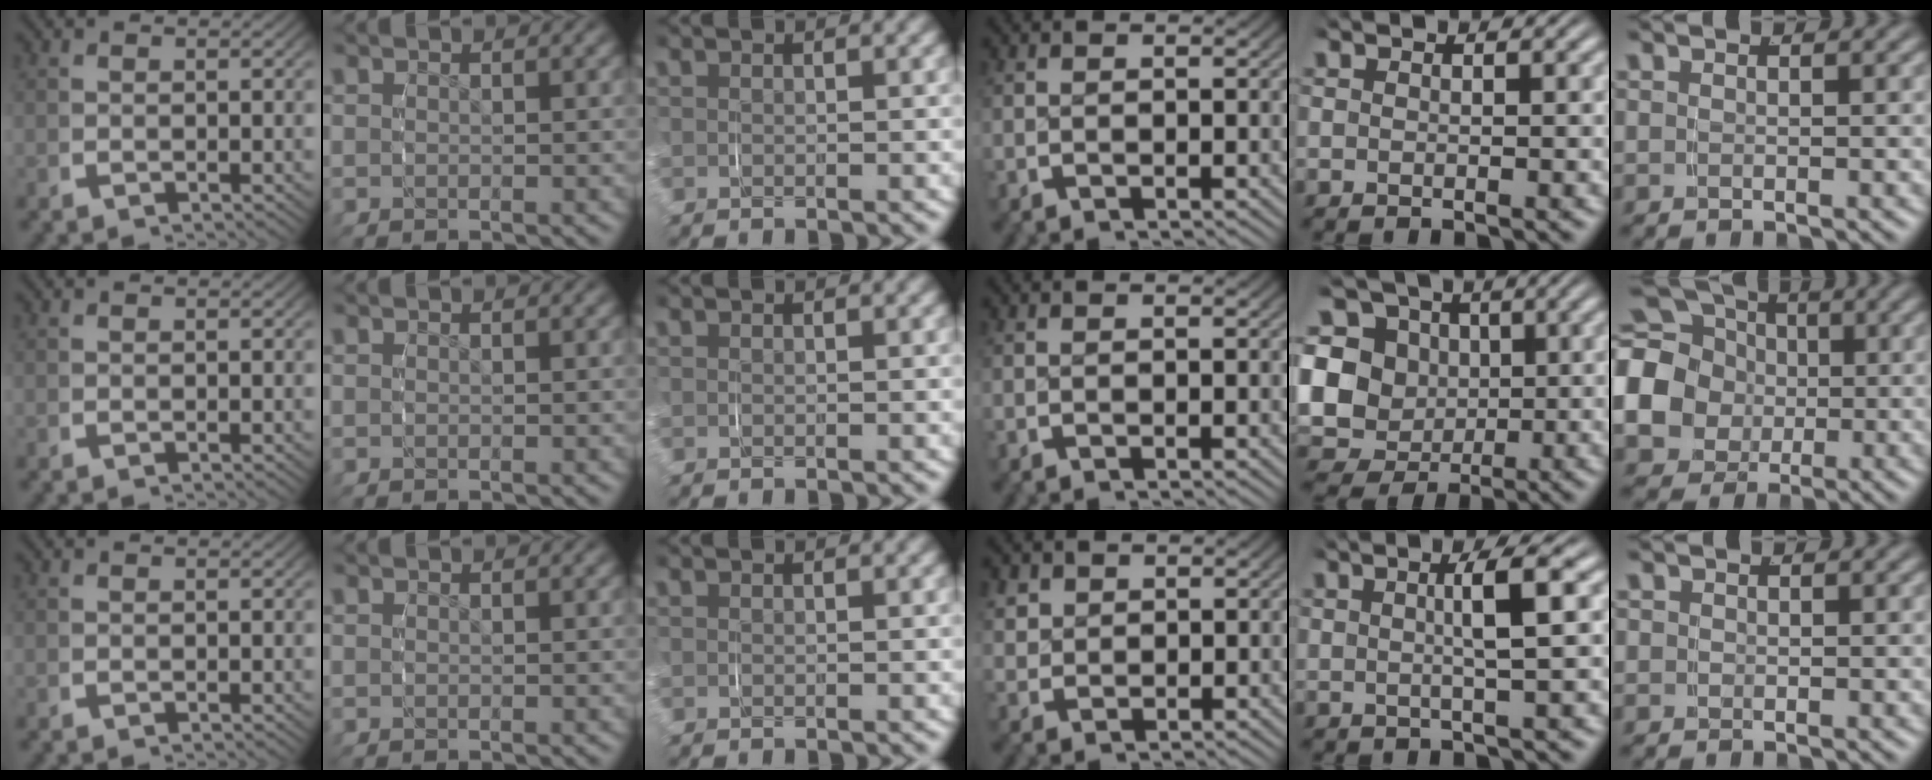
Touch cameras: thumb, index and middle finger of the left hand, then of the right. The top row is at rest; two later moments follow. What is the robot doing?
{"motion": "grasp_and_lifting", "object": "paper towel"}